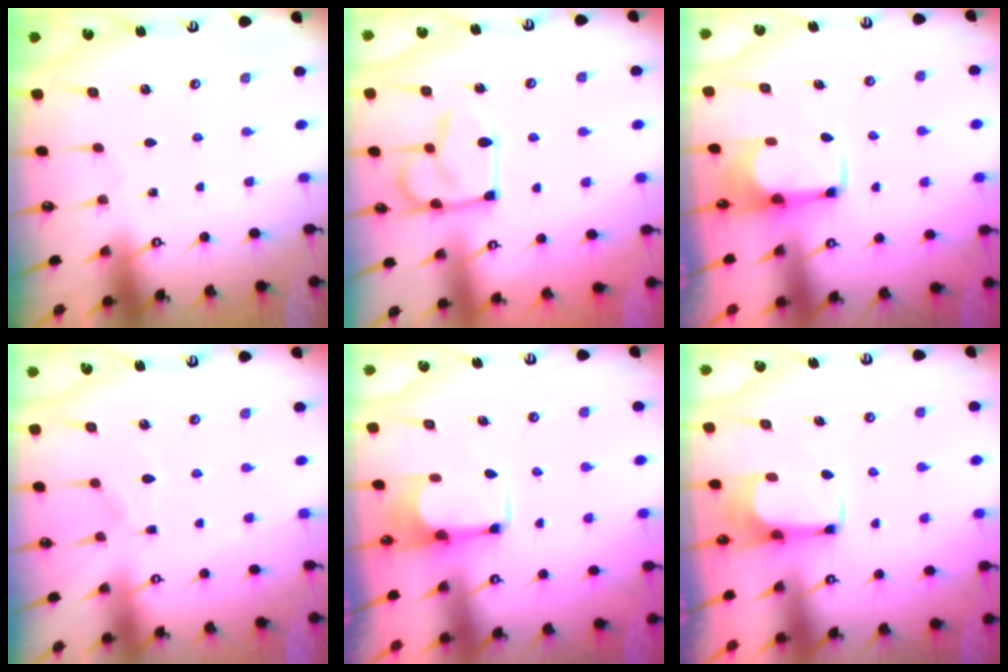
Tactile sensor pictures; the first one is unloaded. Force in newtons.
{"total": 6.8, "press": 6.8, "slide": 0.5}
{"total": 1.9, "press": 1.7, "slide": 0.8}
{"total": 1.7, "press": 1.1, "slide": 1.2}
{"total": 1.8, "press": 1.6, "slide": 0.9}
{"total": 3.6, "press": 3.6, "slide": 0.2}